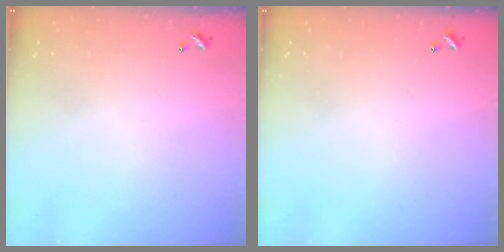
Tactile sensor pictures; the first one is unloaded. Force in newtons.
{"total": 0.0}